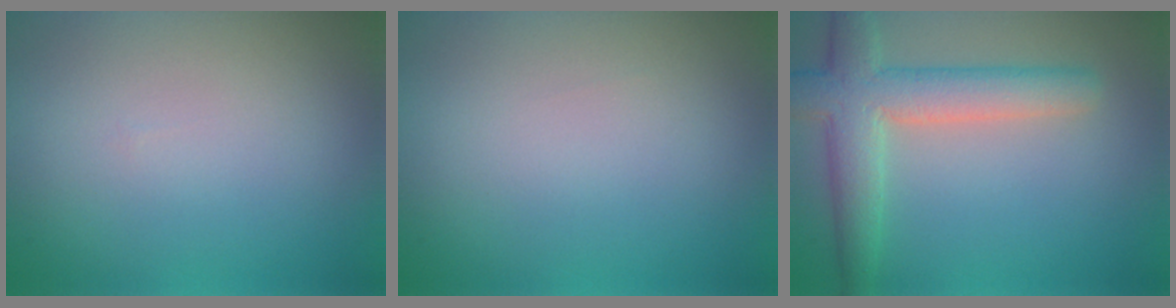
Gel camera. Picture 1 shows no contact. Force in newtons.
{"total": 0.0}
{"total": 5.7, "press": 5.7, "slide": 0.4}